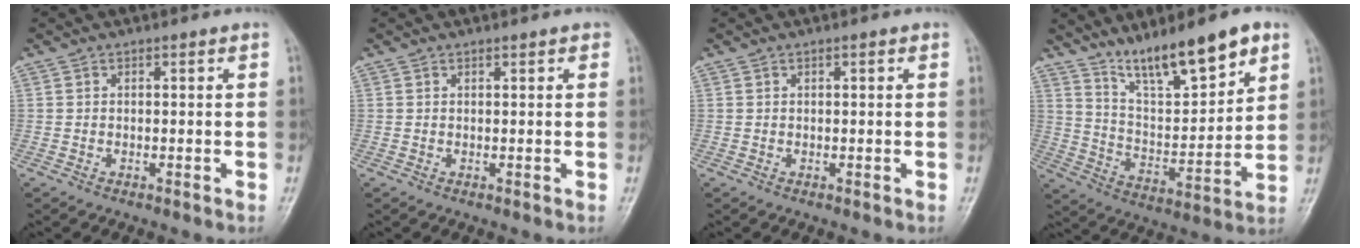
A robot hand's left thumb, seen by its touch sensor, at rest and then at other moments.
{"total": 0.8, "force": [0.5, 0.3, 0.6], "torque": [-0.006, 0.000, 0.004]}
{"total": 0.7, "force": [0.3, 0.2, 0.6], "torque": [-0.010, 0.002, 0.004]}
{"total": 15.6, "force": [10.9, 4.1, 10.4], "torque": [-0.149, -0.058, 0.198]}